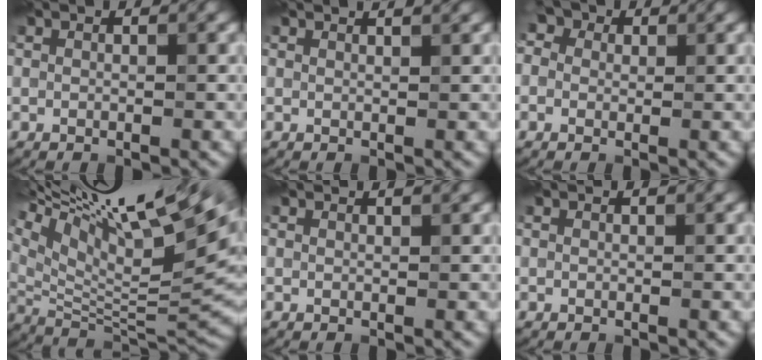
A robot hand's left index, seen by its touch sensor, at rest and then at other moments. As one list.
[{"total": 1.6, "force": [1.5, 0.3, 0.6], "torque": [-0.003, 0.000, 0.010]}, {"total": 4.8, "force": [2.1, 3.5, 2.5], "torque": [-0.032, 0.030, -0.009]}, {"total": 17.4, "force": [9.8, 4.2, 13.7], "torque": [-0.254, 0.033, 0.170]}, {"total": 1.3, "force": [1.2, 0.2, 0.5], "torque": [-0.002, -0.002, 0.008]}, {"total": 0.7, "force": [0.6, 0.0, 0.2], "torque": [-0.001, 0.000, 0.008]}]